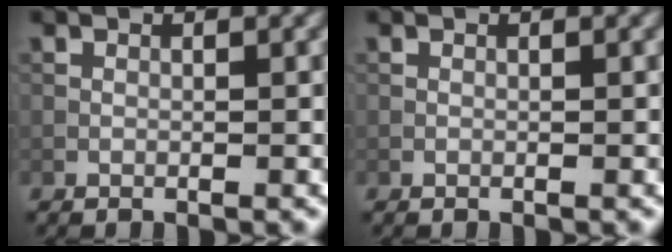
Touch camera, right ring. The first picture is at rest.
{"total": 0.0}